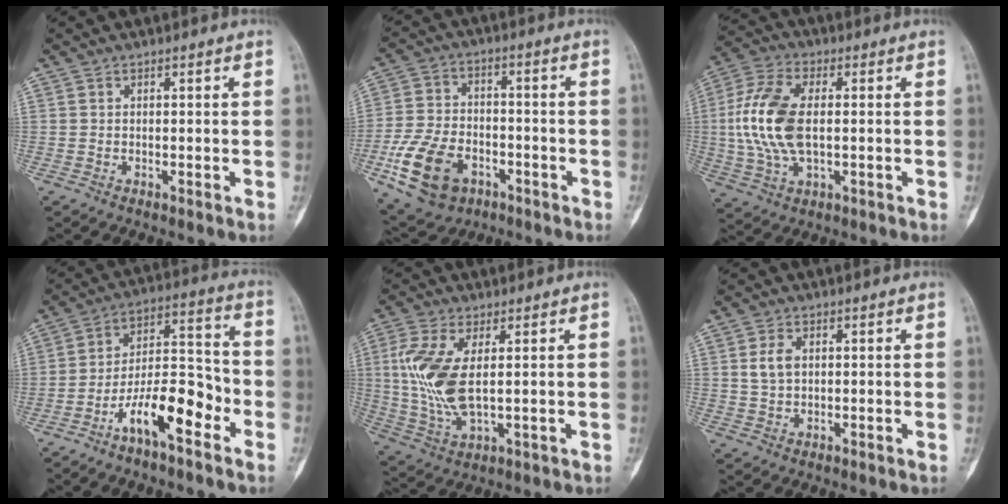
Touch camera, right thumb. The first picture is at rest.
{"total": 14.9, "force": [-6.0, 10.0, 9.3], "torque": [-0.167, 0.022, -0.102]}
{"total": 14.0, "force": [0.0, 7.5, 11.8], "torque": [-0.258, 0.008, -0.002]}
{"total": 13.5, "force": [-7.0, 4.9, 10.5], "torque": [-0.171, 0.065, -0.124]}
{"total": 12.5, "force": [1.6, 5.7, 11.0], "torque": [-0.246, -0.008, 0.041]}
{"total": 3.7, "force": [0.8, 2.6, 2.5], "torque": [-0.046, 0.002, 0.018]}